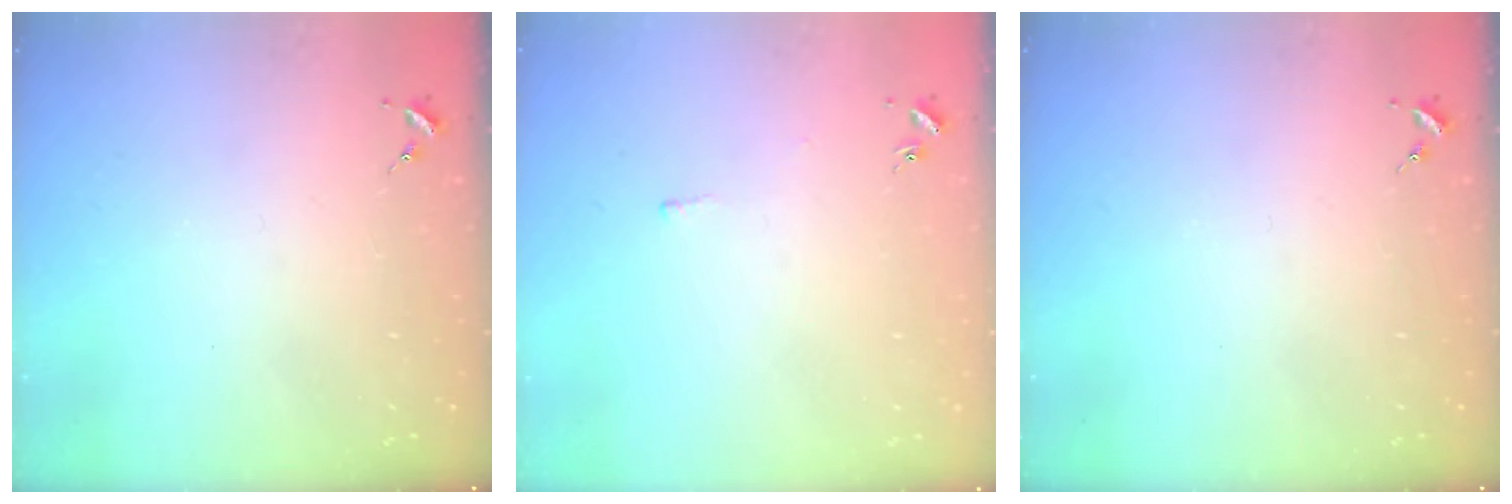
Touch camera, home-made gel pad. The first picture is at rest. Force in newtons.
{"total": 2.2, "press": 2.2, "slide": 0.5}
{"total": 0.0}